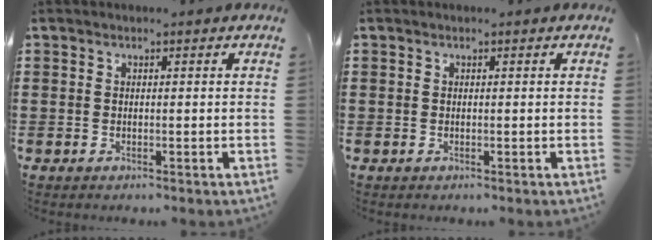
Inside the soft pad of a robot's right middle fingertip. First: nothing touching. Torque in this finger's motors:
{"motor_torque": [-0.17, -0.17, 0.01, -0.01]}